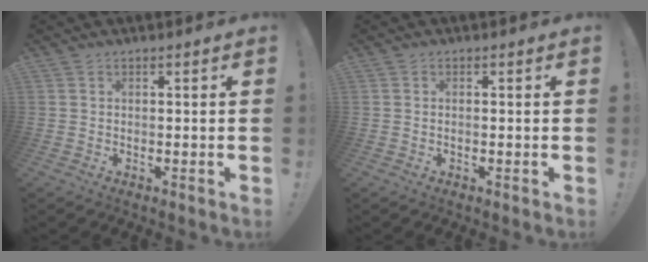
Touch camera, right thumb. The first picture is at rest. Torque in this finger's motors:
{"motor_torque": [0.18, -0.11, 0.18, -0.19, 0.04]}